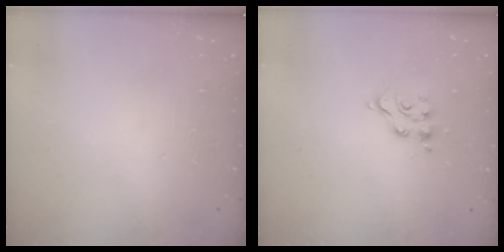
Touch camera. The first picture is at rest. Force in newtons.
{"total": 7.6, "press": 7.5, "slide": 0.3}